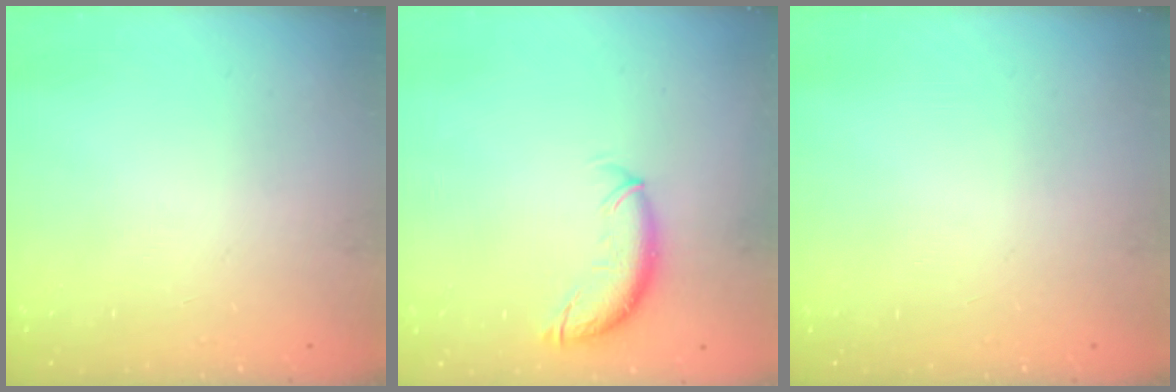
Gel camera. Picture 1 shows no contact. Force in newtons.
{"total": 9.9, "press": 9.8, "slide": 1.4}
{"total": 0.0}